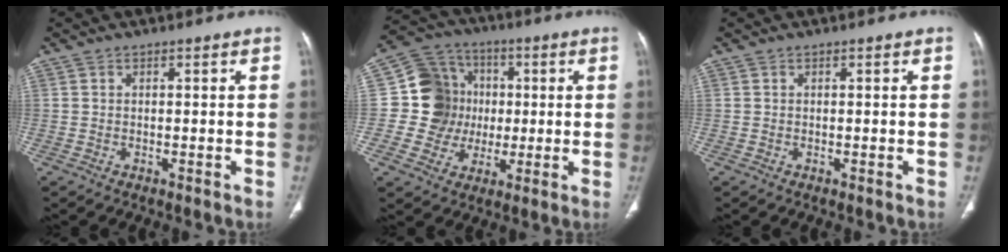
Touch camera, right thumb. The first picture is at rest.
{"total": 12.9, "force": [0.4, 12.2, 4.2], "torque": [-0.024, 0.021, 0.008]}
{"total": 0.0}